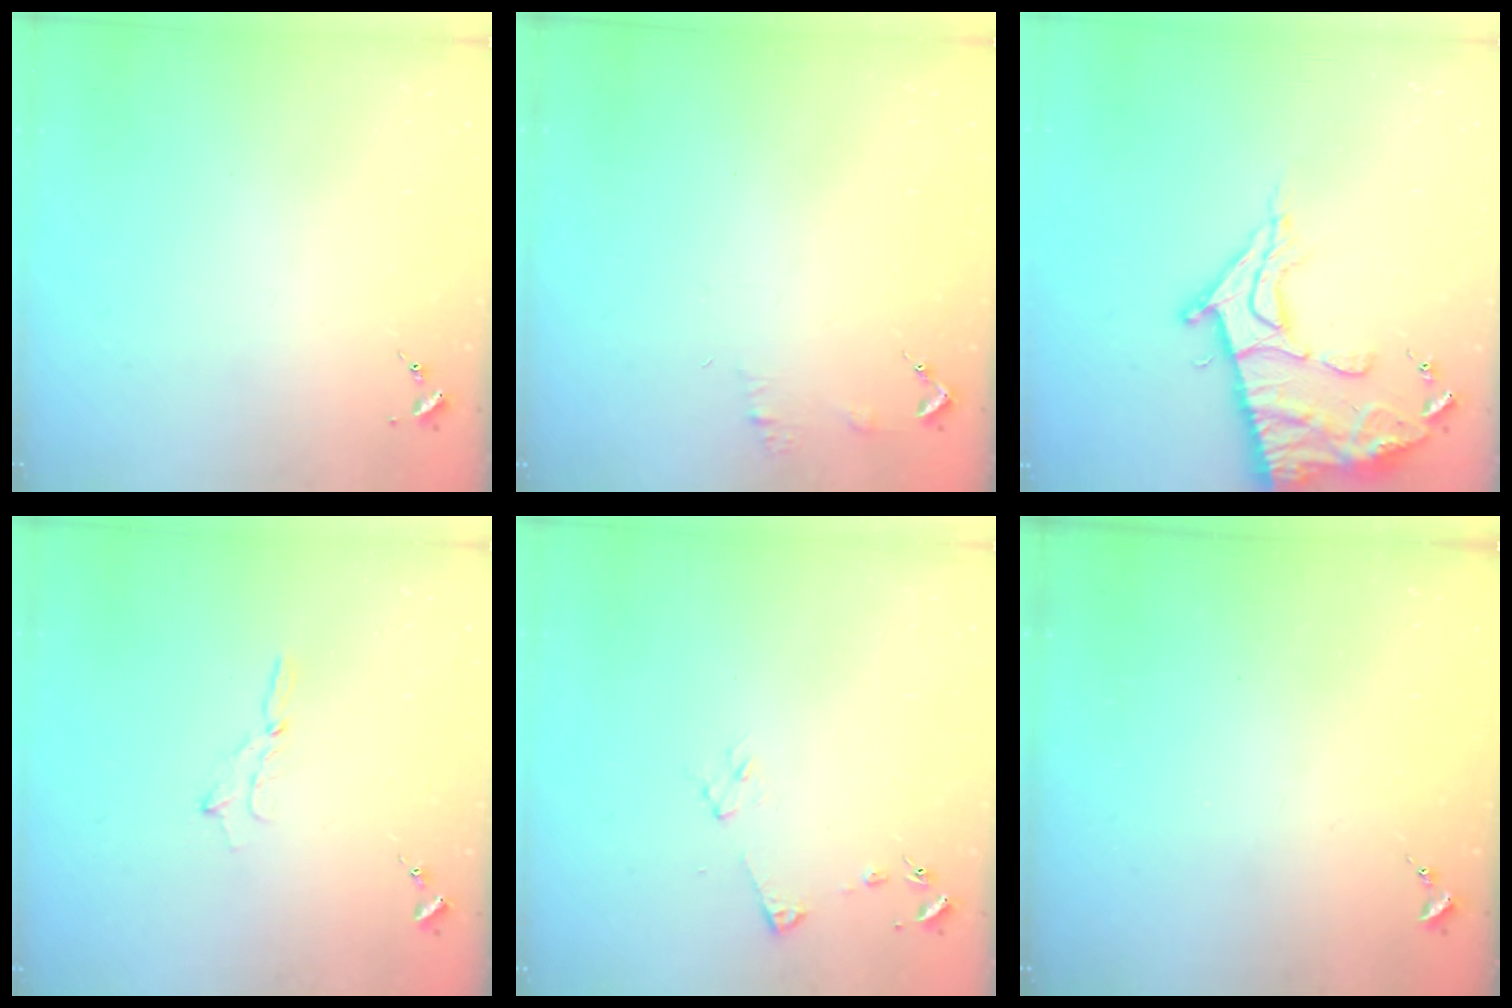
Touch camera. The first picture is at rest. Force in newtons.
{"total": 5.4, "press": 5.3, "slide": 0.8}
{"total": 14.9, "press": 14.9, "slide": 1.5}
{"total": 2.7, "press": 2.7, "slide": 0.2}
{"total": 4.9, "press": 4.9, "slide": 0.6}
{"total": 0.0}